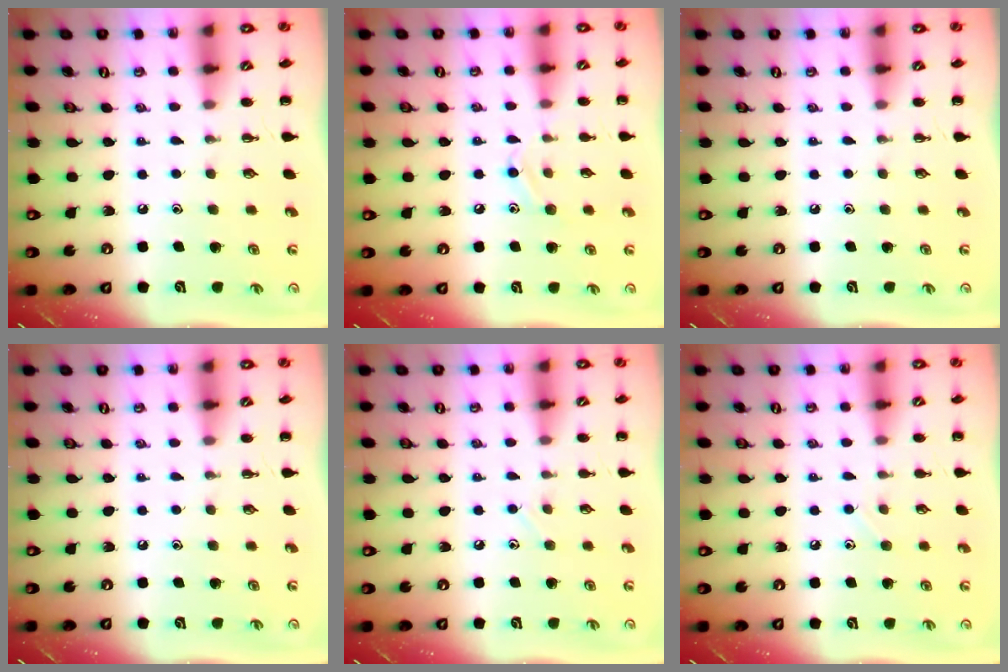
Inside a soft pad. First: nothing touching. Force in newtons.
{"total": 8.9, "press": 8.7, "slide": 1.9}
{"total": 0.0}
{"total": 0.0}
{"total": 3.6, "press": 3.4, "slide": 1.1}
{"total": 4.8, "press": 4.4, "slide": 1.9}